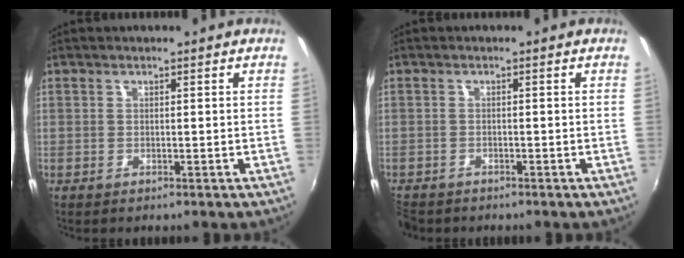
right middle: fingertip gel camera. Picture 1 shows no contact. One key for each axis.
{"total": 3.8, "fx": -3.2, "fy": 1.9, "fz": 0.8, "tx": -0.035, "ty": -0.013, "tz": -0.060}